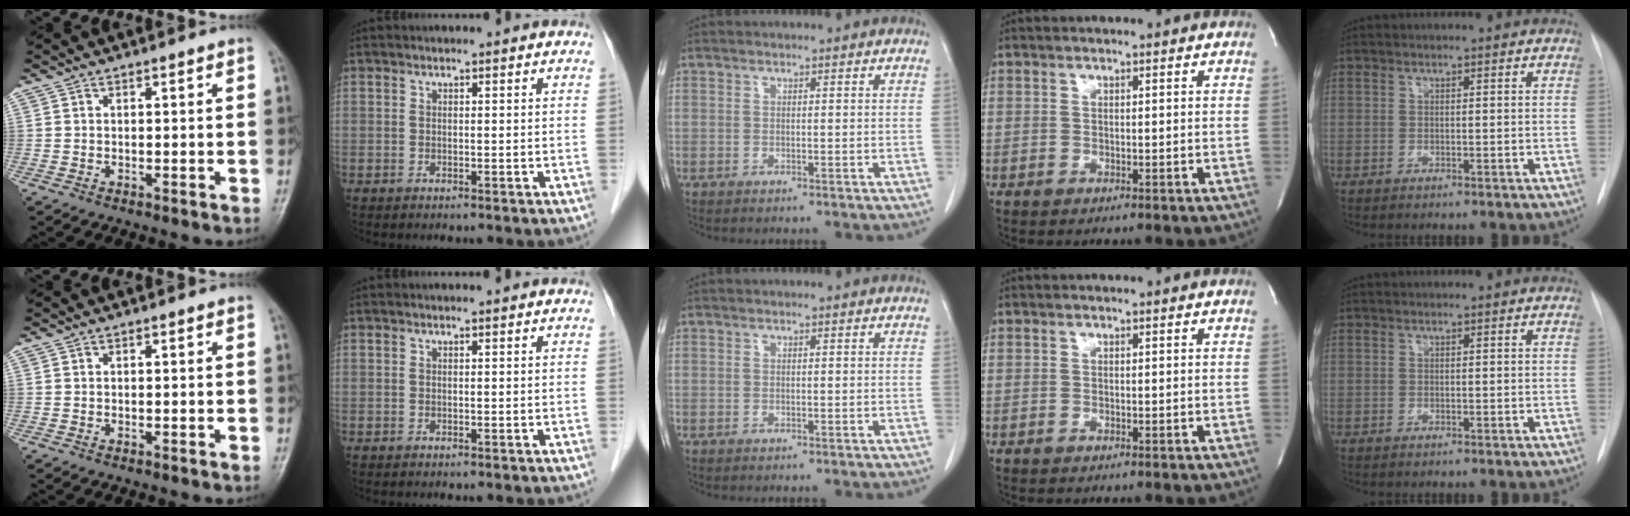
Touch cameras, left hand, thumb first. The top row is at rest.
{}